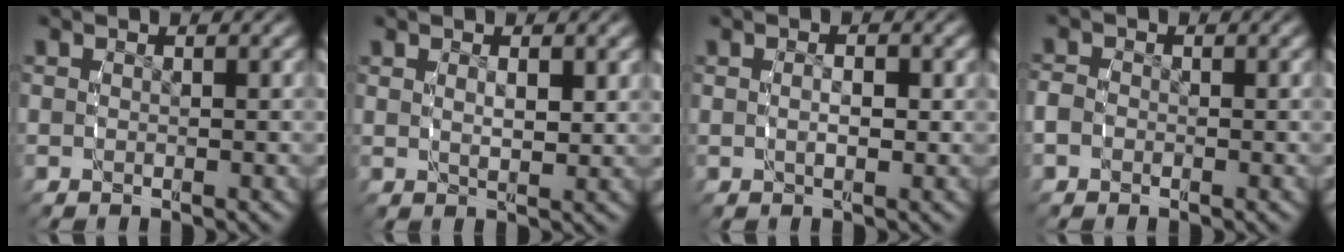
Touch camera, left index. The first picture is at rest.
{"total": 1.6, "force": [0.9, 0.1, 1.3], "torque": [-0.024, -0.007, 0.022]}
{"total": 1.6, "force": [0.2, 0.7, 1.4], "torque": [-0.029, -0.003, 0.002]}
{"total": 1.6, "force": [-0.6, 1.3, 0.5], "torque": [-0.021, 0.000, -0.014]}